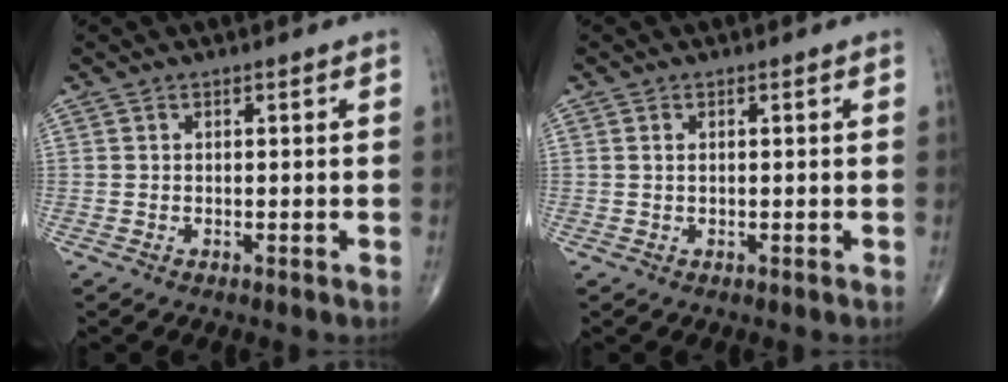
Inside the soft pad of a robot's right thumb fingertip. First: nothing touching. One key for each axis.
{"total": 0.5, "fx": 0.2, "fy": 0.2, "fz": 0.4, "tx": -0.008, "ty": 0.002, "tz": 0.005}